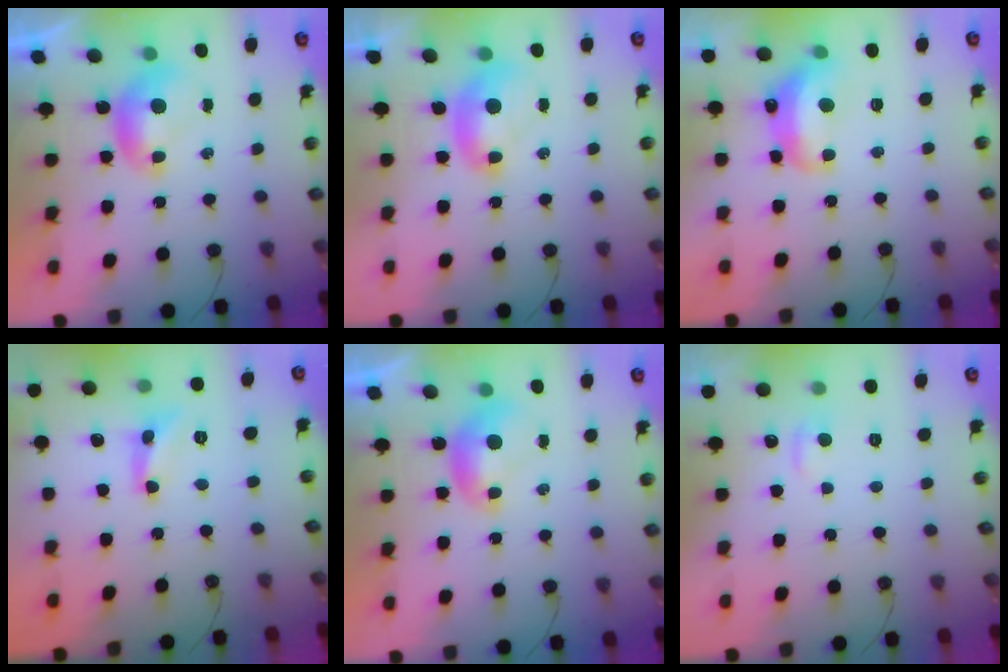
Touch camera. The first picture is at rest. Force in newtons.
{"total": 1.9, "press": 1.9, "slide": 0.3}
{"total": 6.1, "press": 6.0, "slide": 1.1}
{"total": 1.3, "press": 1.3, "slide": 0.1}
{"total": 0.0}
{"total": 0.9, "press": 0.7, "slide": 0.6}